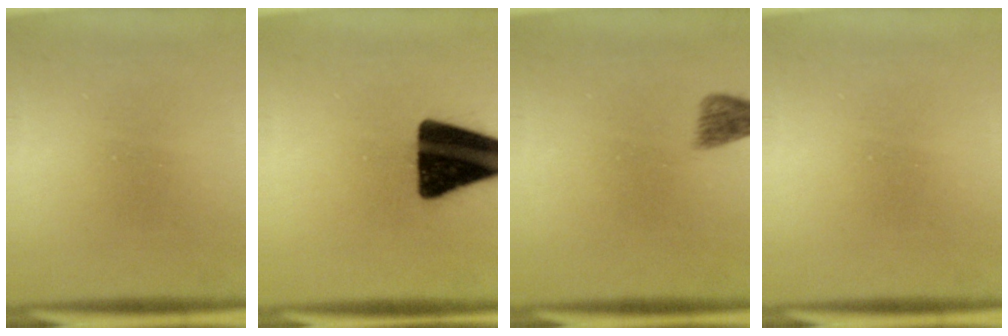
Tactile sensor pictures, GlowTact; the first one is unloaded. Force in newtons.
{"total": 18.9}
{"total": 2.1}
{"total": 0.0}